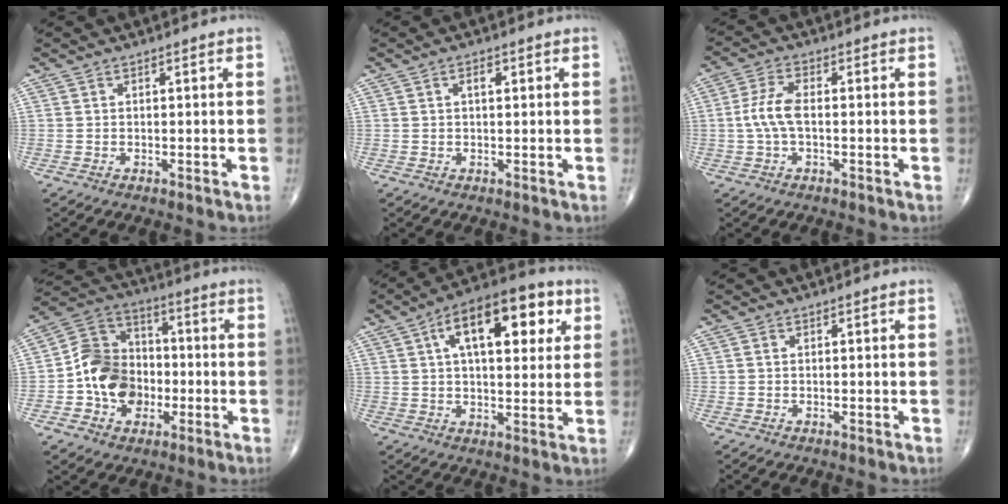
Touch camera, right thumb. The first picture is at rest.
{"total": 1.8, "force": [0.5, 0.9, 1.5], "torque": [-0.027, 0.003, 0.007]}
{"total": 5.6, "force": [-0.4, 2.5, 5.0], "torque": [-0.122, 0.014, -0.013]}
{"total": 14.0, "force": [-3.0, 11.1, 8.0], "torque": [-0.103, 0.037, -0.061]}
{"total": 18.0, "force": [6.2, 8.5, 14.6], "torque": [-0.189, 0.010, 0.085]}
{"total": 0.0}